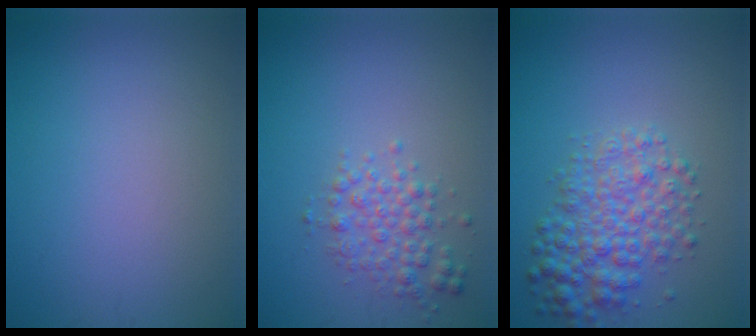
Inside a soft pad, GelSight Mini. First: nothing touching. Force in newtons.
{"total": 2.5, "press": 2.5, "slide": 0.0}
{"total": 5.0, "press": 5.0, "slide": 0.1}